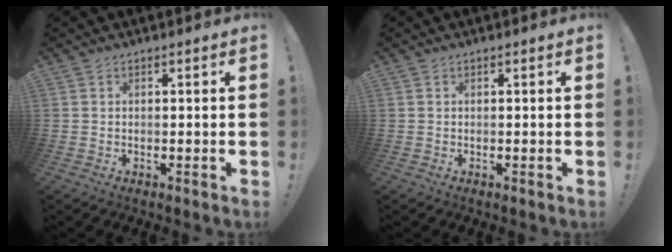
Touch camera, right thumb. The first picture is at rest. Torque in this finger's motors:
{"motor_torque": [-0.11, -0.14, 0.10, 0.00, 0.07]}